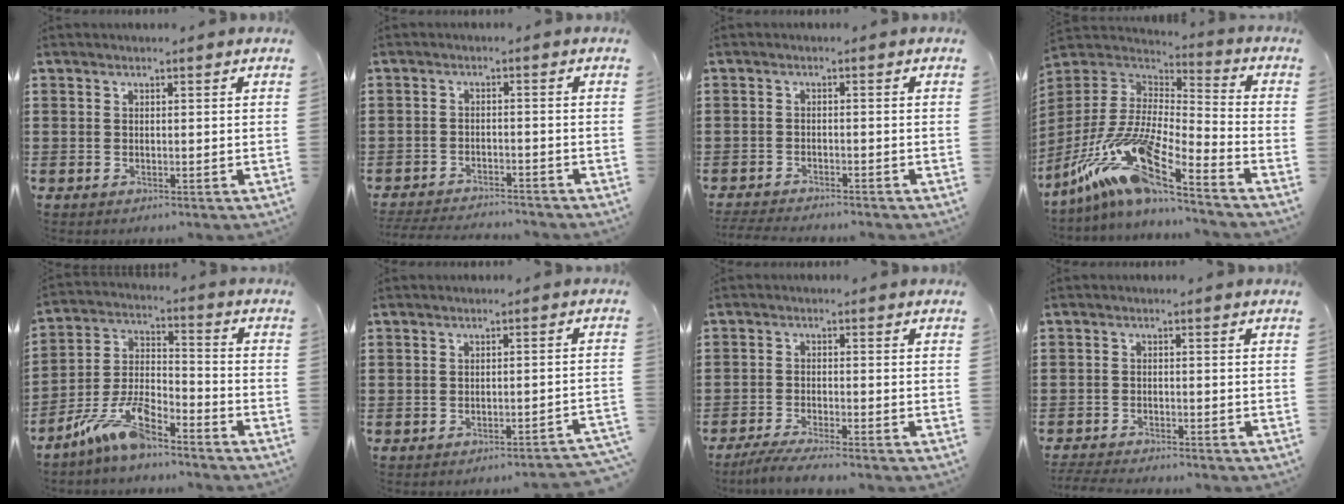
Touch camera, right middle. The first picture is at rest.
{"total": 3.1, "force": [-3.1, 0.1, 0.4], "torque": [-0.011, -0.001, -0.065]}
{"total": 2.3, "force": [-2.3, 0.0, 0.3], "torque": [-0.016, -0.007, -0.049]}
{"total": 14.5, "force": [-10.7, 2.0, 9.5], "torque": [-0.220, -0.006, -0.218]}
{"total": 10.0, "force": [-7.7, 2.7, 5.8], "torque": [-0.140, 0.006, -0.153]}
{"total": 1.7, "force": [-1.6, -0.3, 0.6], "torque": [-0.012, 0.001, -0.034]}
{"total": 3.2, "force": [-2.9, -0.2, 1.3], "torque": [-0.029, -0.006, -0.059]}
{"total": 2.4, "force": [-2.4, -0.1, 0.3], "torque": [-0.016, -0.007, -0.052]}